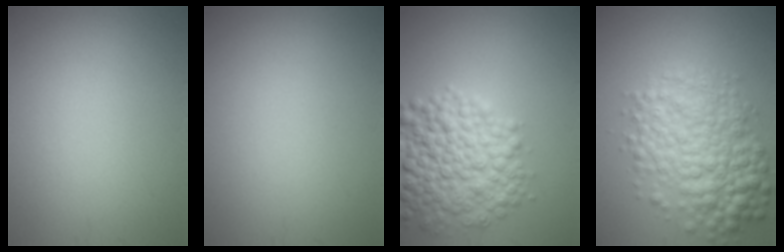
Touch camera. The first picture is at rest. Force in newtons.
{"total": 0.0}
{"total": 8.4, "press": 8.4, "slide": 0.3}
{"total": 7.5, "press": 7.5, "slide": 0.1}